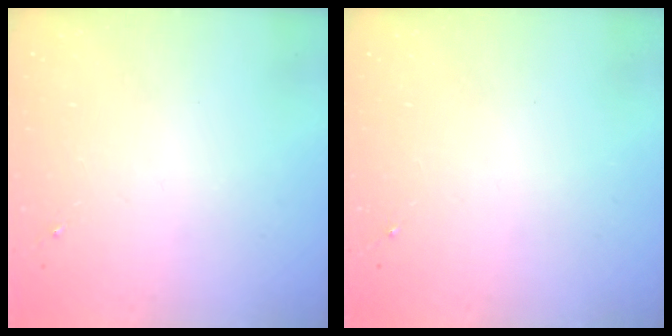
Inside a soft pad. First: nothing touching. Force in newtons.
{"total": 0.0}